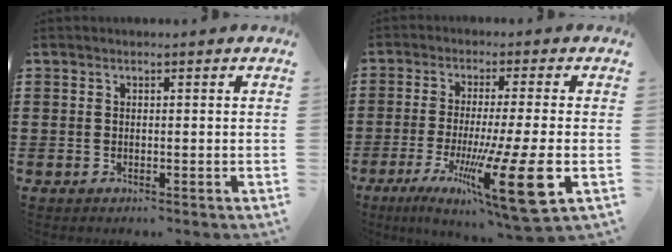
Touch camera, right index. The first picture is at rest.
{"total": 14.1, "force": [-4.4, 1.0, 13.4], "torque": [-0.242, -0.022, -0.070]}